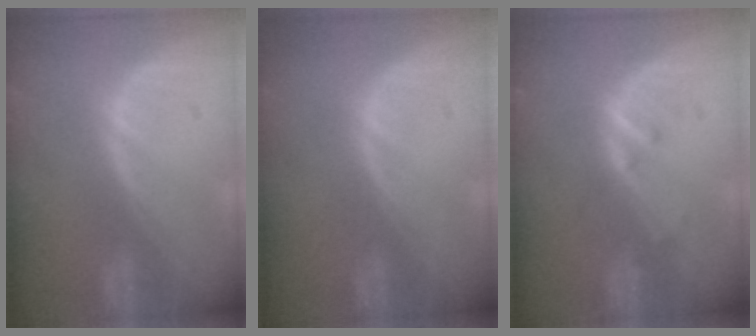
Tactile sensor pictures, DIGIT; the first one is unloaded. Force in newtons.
{"total": 0.0}
{"total": 1.9, "press": 1.9, "slide": 0.3}